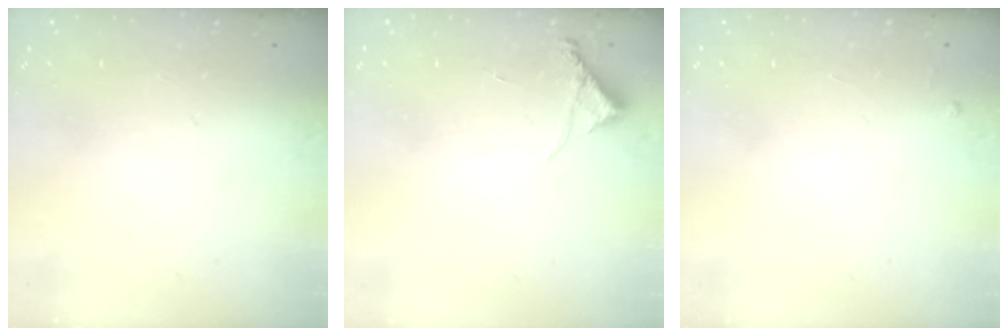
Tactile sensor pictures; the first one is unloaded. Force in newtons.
{"total": 4.5, "press": 4.5, "slide": 0.3}
{"total": 2.4, "press": 2.4, "slide": 0.4}